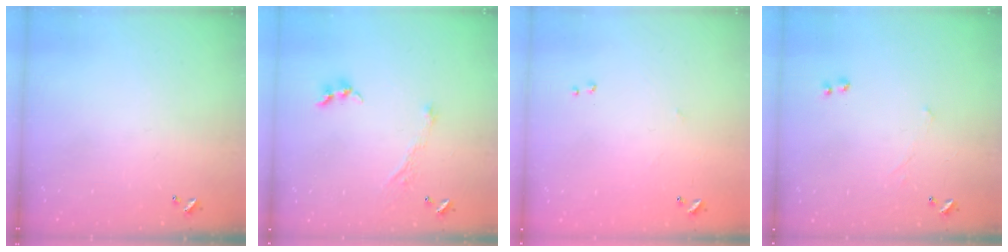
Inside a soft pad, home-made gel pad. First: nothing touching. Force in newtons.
{"total": 2.9, "press": 2.8, "slide": 0.4}
{"total": 6.4, "press": 6.3, "slide": 0.8}
{"total": 1.7, "press": 1.7, "slide": 0.4}